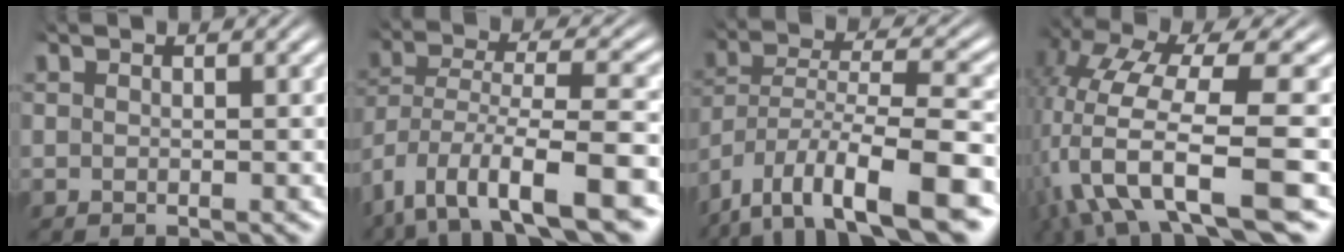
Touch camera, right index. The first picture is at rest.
{"total": 7.4, "force": [-3.9, 3.0, 5.5], "torque": [-0.112, -0.031, -0.042]}
{"total": 9.0, "force": [-4.6, 4.0, 6.6], "torque": [-0.119, -0.022, -0.057]}
{"total": 11.5, "force": [-4.5, 5.9, 8.8], "torque": [-0.189, -0.042, -0.057]}